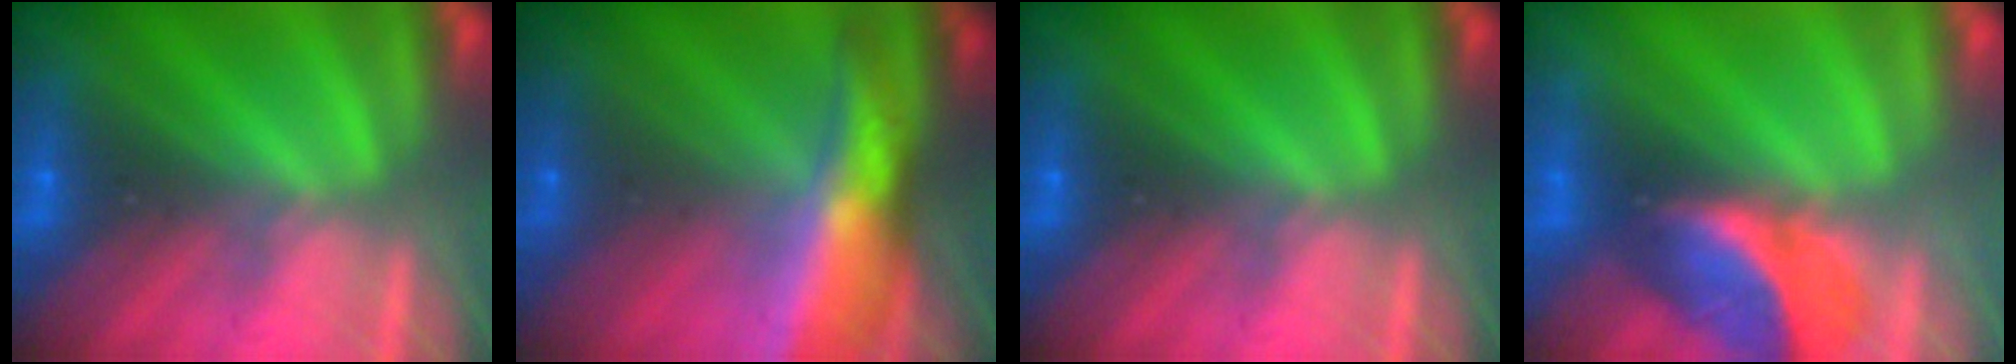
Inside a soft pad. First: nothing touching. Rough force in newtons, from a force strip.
{"total": 7.3}
{"total": 0.0}
{"total": 2.8}